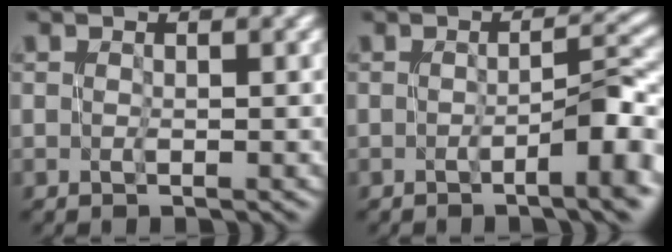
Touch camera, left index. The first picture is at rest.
{"total": 5.5, "force": [-2.5, 1.2, 4.7], "torque": [-0.064, 0.009, -0.036]}